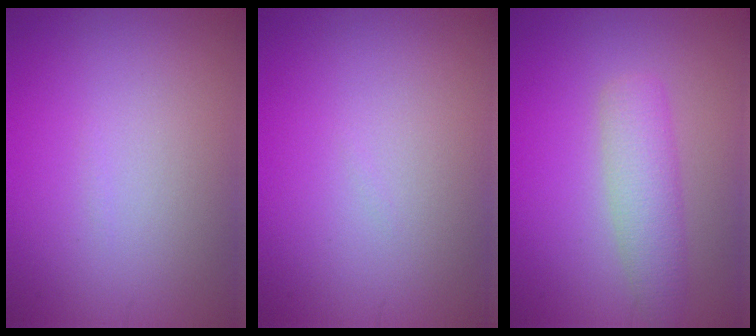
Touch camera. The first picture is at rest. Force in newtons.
{"total": 0.0}
{"total": 3.5, "press": 3.5, "slide": 0.1}